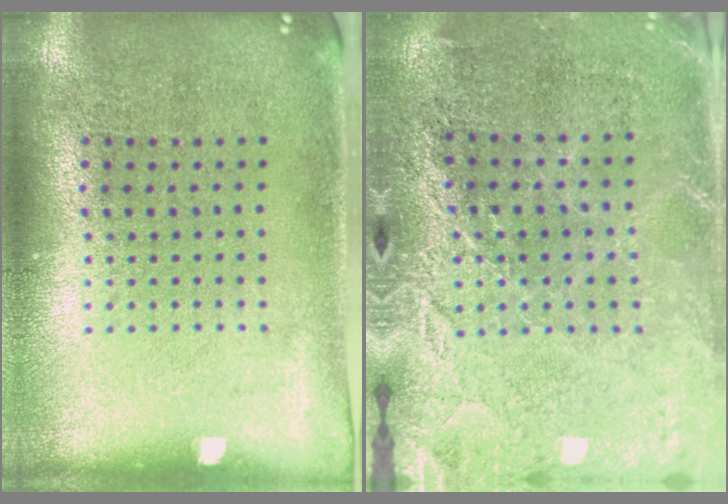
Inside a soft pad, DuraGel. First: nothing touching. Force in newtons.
{"total": 2.8, "press": 2.7, "slide": 0.6}